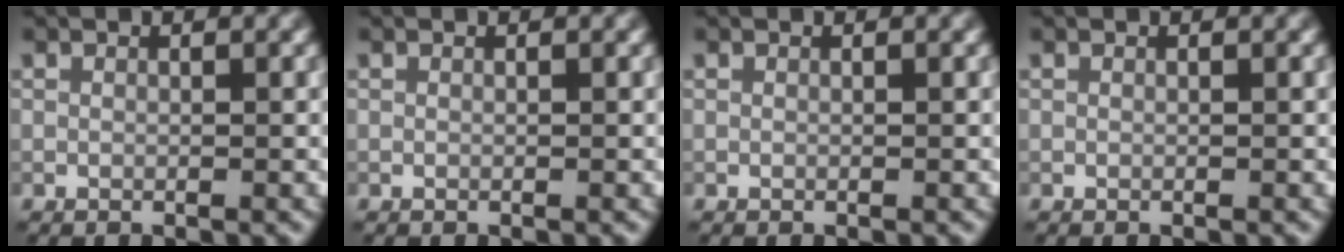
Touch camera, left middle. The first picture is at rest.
{"total": 0.0}
{"total": 0.0}
{"total": 0.0}